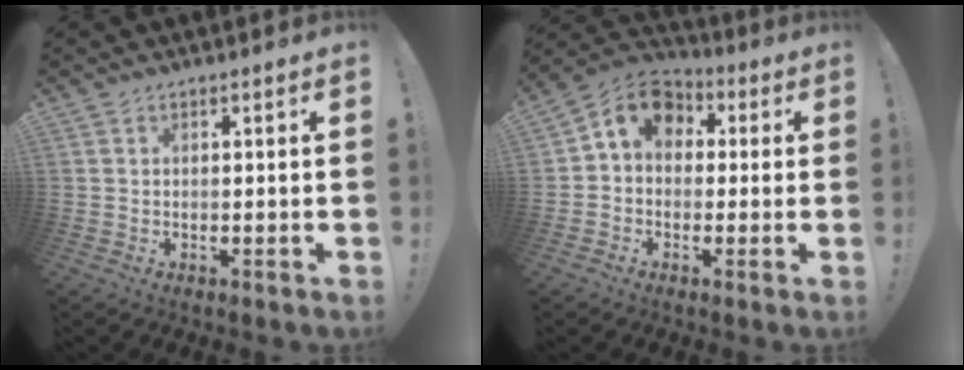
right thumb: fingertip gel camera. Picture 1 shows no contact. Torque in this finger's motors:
{"motor_torque": [0.49, 0.95, 0.02, 0.02, 0.05]}